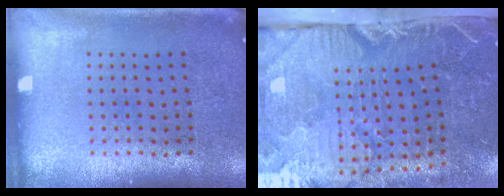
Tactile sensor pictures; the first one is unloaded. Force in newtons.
{"total": 5.4, "press": 4.4, "slide": 3.2}